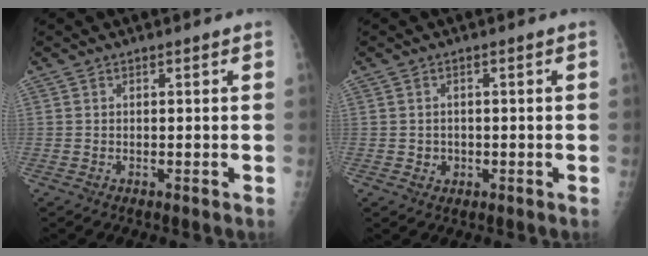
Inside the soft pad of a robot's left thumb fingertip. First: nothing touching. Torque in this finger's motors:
{"motor_torque": [-0.53, -0.10, 0.21, 0.12, -0.07]}